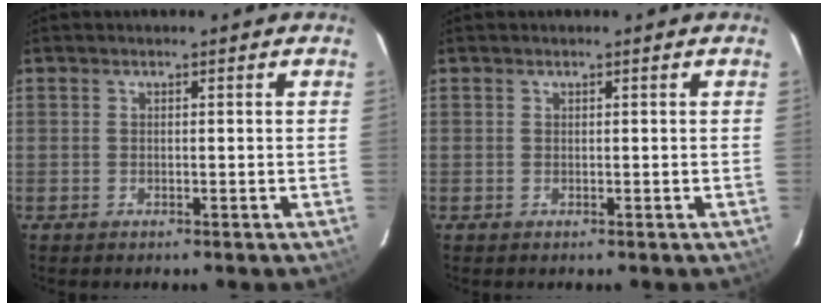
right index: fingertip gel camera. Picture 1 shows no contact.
{"total": 0.0}